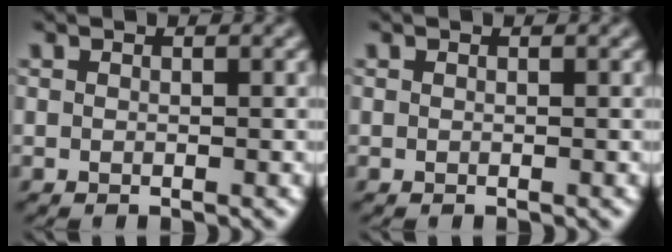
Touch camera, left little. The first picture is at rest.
{"total": 0.0}